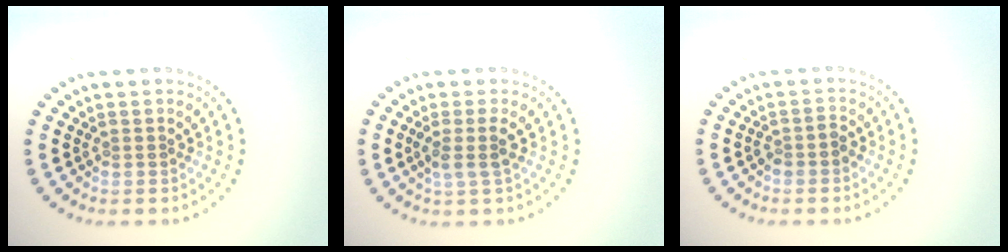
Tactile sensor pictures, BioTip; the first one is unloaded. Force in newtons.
{"total": 1.9, "press": 1.6, "slide": 1.1}
{"total": 1.2, "press": 1.0, "slide": 0.6}